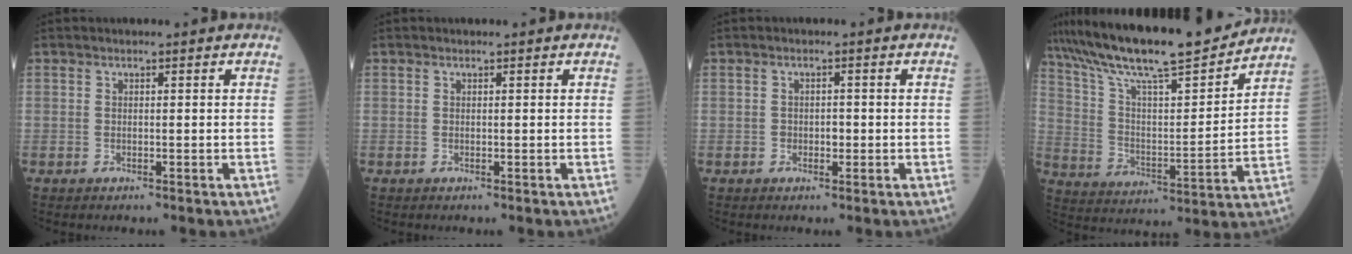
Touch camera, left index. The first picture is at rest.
{"total": 0.0}
{"total": 1.3, "force": [-0.5, 0.9, 0.8], "torque": [-0.012, -0.001, -0.008]}
{"total": 19.8, "force": [17.3, 1.5, 9.6], "torque": [-0.169, -0.004, 0.283]}